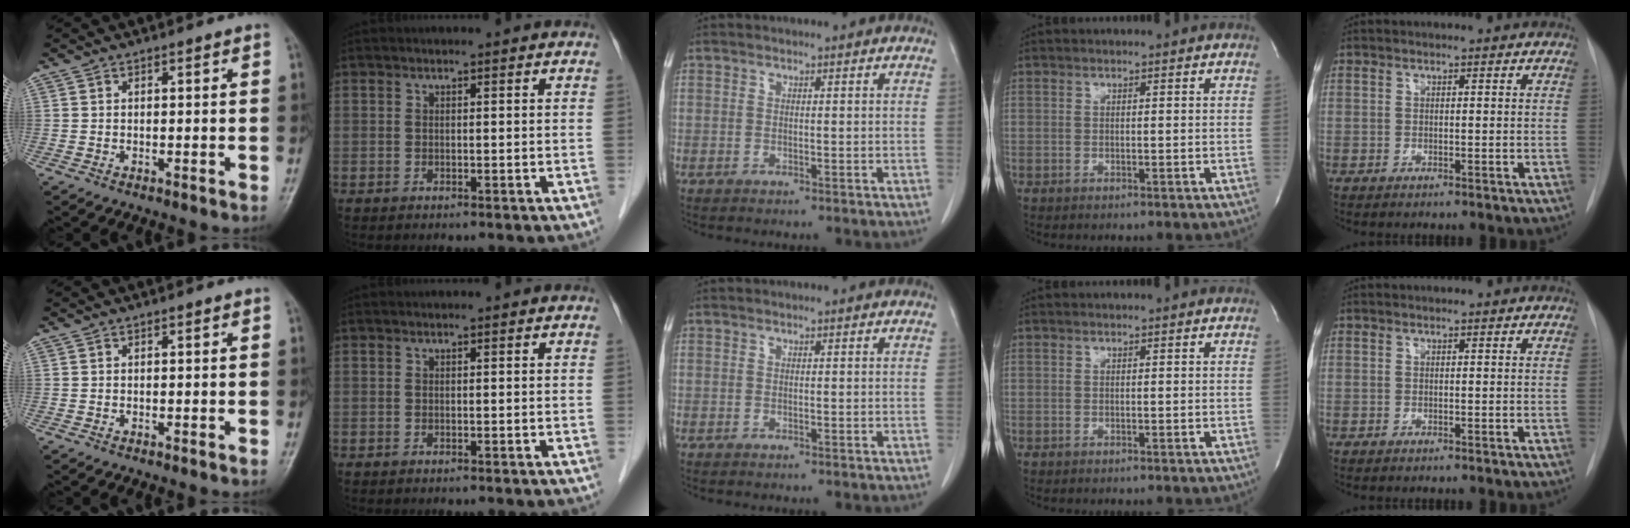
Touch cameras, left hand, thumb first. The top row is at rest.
{}